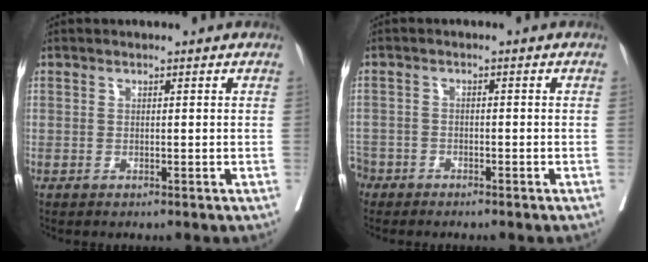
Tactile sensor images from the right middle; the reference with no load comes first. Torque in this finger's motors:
{"motor_torque": [1.08, -1.06, 1.05, 0.21]}